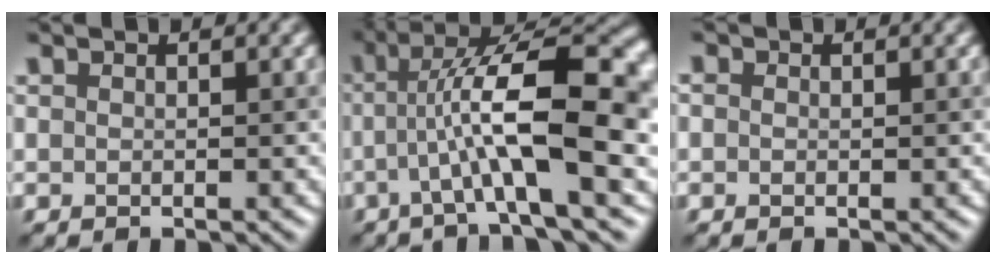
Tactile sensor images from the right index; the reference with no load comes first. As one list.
[{"total": 10.7, "force": [-0.6, 2.8, 10.3], "torque": [-0.174, 0.021, -0.018]}, {"total": 0.7, "force": [0.2, 0.6, 0.2], "torque": [-0.003, -0.004, -0.001]}]